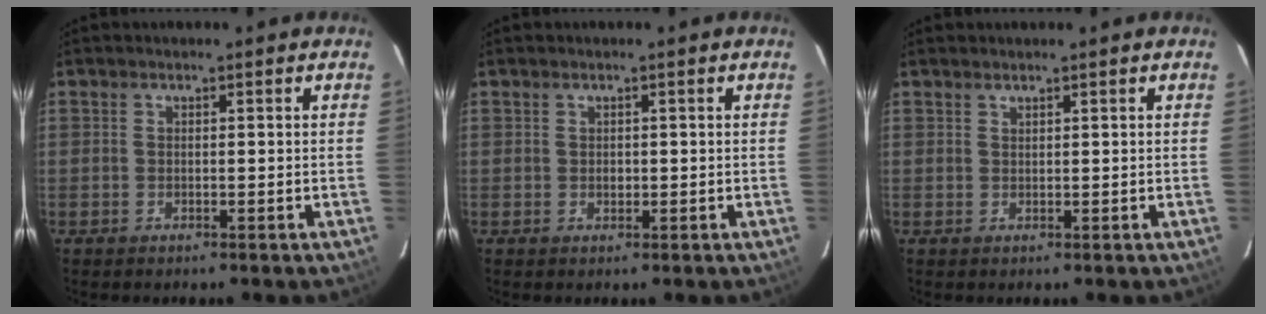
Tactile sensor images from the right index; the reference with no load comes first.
{"total": 0.7, "force": [0.2, 0.6, 0.3], "torque": [-0.004, 0.003, 0.005]}
{"total": 0.7, "force": [0.7, 0.0, 0.1], "torque": [-0.002, 0.001, 0.014]}